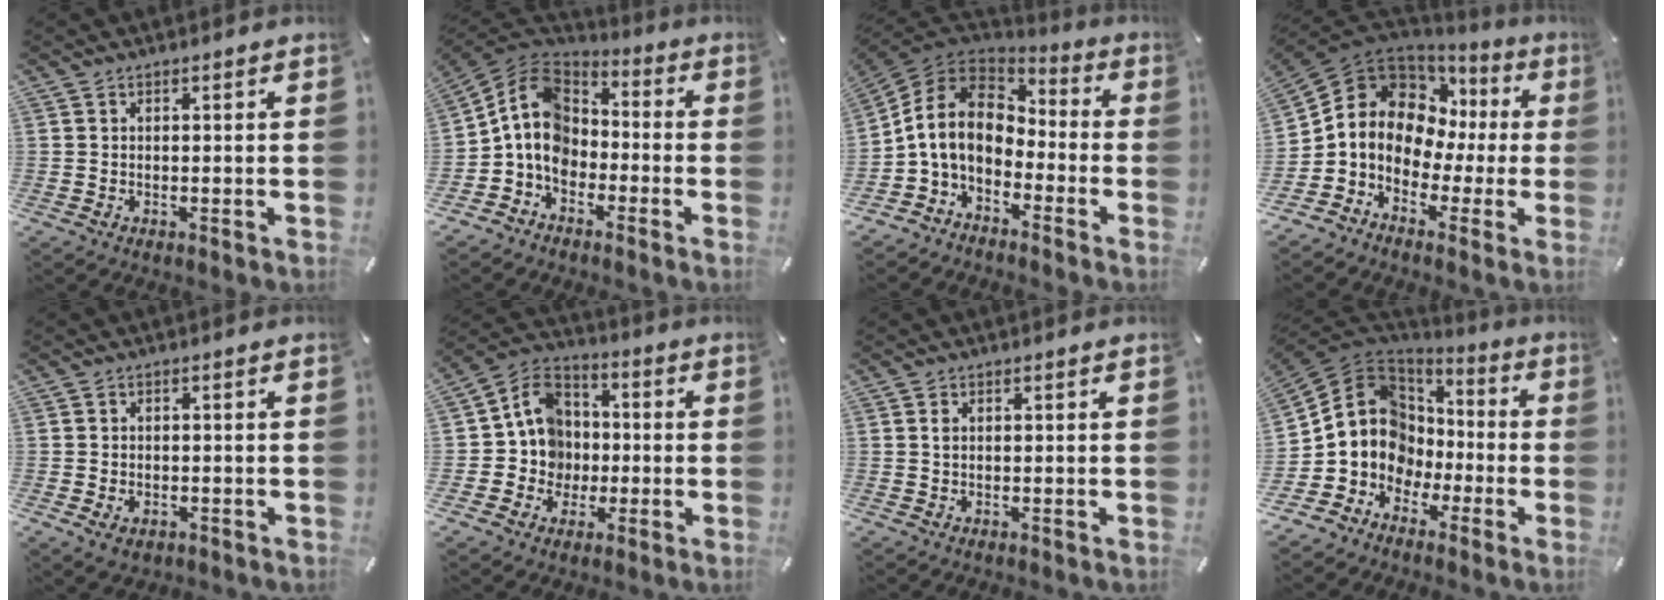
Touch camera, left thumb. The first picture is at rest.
{"total": 11.6, "force": [-2.9, 9.5, 6.1], "torque": [-0.152, 0.016, -0.055]}
{"total": 11.4, "force": [-1.8, 8.7, 7.1], "torque": [-0.180, 0.014, -0.040]}
{"total": 11.0, "force": [0.4, 10.0, 4.5], "torque": [-0.110, -0.026, 0.005]}
{"total": 2.7, "force": [-1.1, 2.0, 1.4], "torque": [-0.031, 0.003, -0.022]}
{"total": 10.5, "force": [-1.4, 10.1, 2.3], "torque": [-0.059, 0.009, -0.023]}
{"total": 0.8, "force": [0.2, 0.4, 0.6], "torque": [-0.014, 0.001, 0.003]}
{"total": 12.5, "force": [-1.5, 11.8, 3.6], "torque": [-0.092, -0.014, -0.019]}